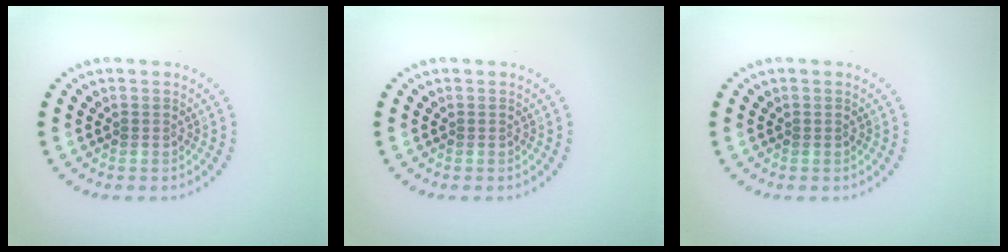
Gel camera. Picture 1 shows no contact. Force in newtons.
{"total": 0.0}
{"total": 0.0}